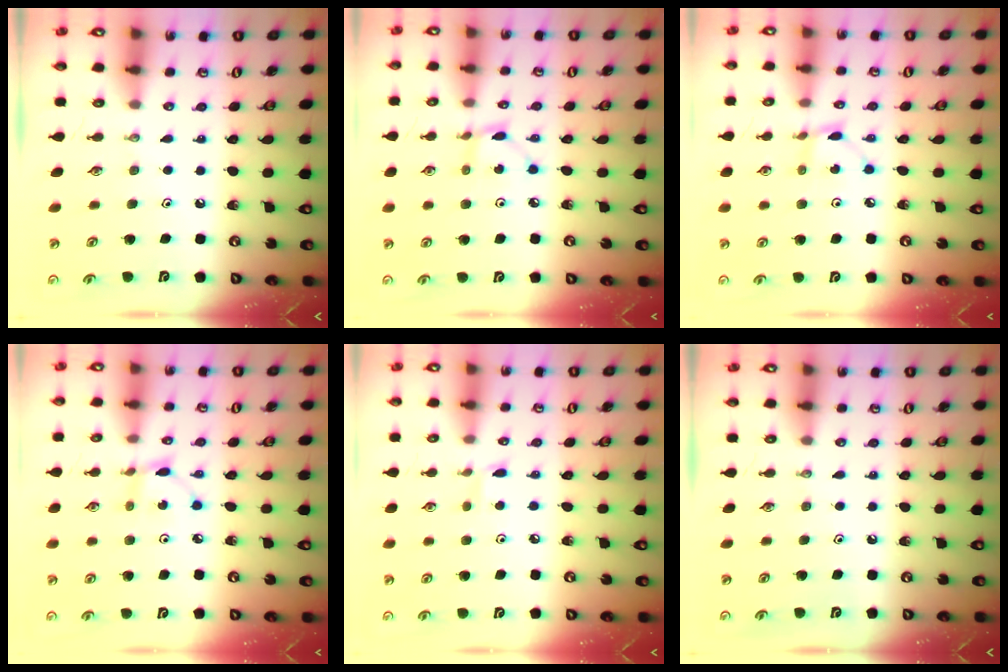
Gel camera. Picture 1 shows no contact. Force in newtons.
{"total": 2.4, "press": 2.4, "slide": 0.3}
{"total": 2.4, "press": 2.4, "slide": 0.3}
{"total": 2.2, "press": 2.2, "slide": 0.1}
{"total": 1.4, "press": 1.4, "slide": 0.2}
{"total": 0.0}